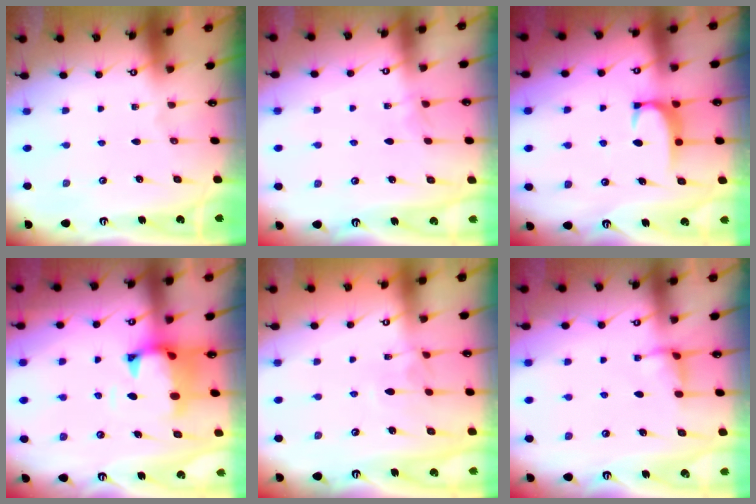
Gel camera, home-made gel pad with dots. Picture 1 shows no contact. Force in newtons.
{"total": 3.7, "press": 3.6, "slide": 0.3}
{"total": 1.7, "press": 1.6, "slide": 0.6}
{"total": 1.6, "press": 1.0, "slide": 1.3}
{"total": 2.5, "press": 2.5, "slide": 0.5}
{"total": 1.5, "press": 1.3, "slide": 0.7}